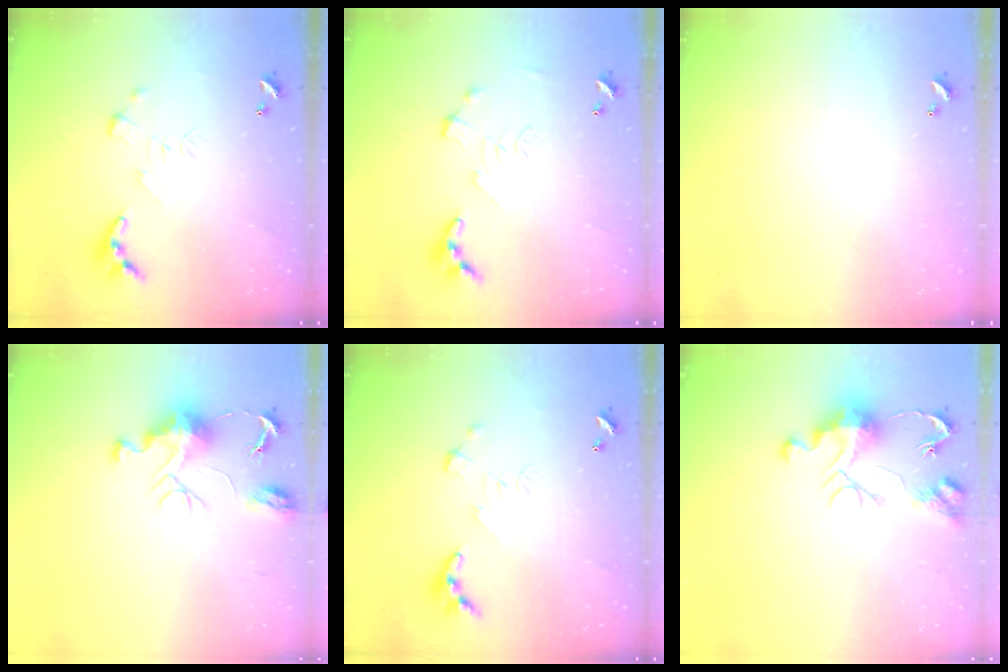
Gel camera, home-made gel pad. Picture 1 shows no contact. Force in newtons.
{"total": 0.0}
{"total": 0.0}
{"total": 9.1, "press": 9.1, "slide": 0.7}
{"total": 0.0}
{"total": 9.4, "press": 9.4, "slide": 0.7}